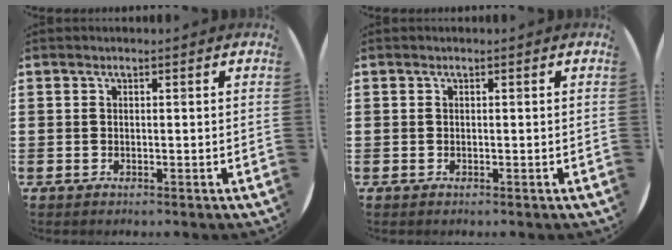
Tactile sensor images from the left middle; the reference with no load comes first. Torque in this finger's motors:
{"motor_torque": [0.30, -0.18, -0.01, 0.01]}